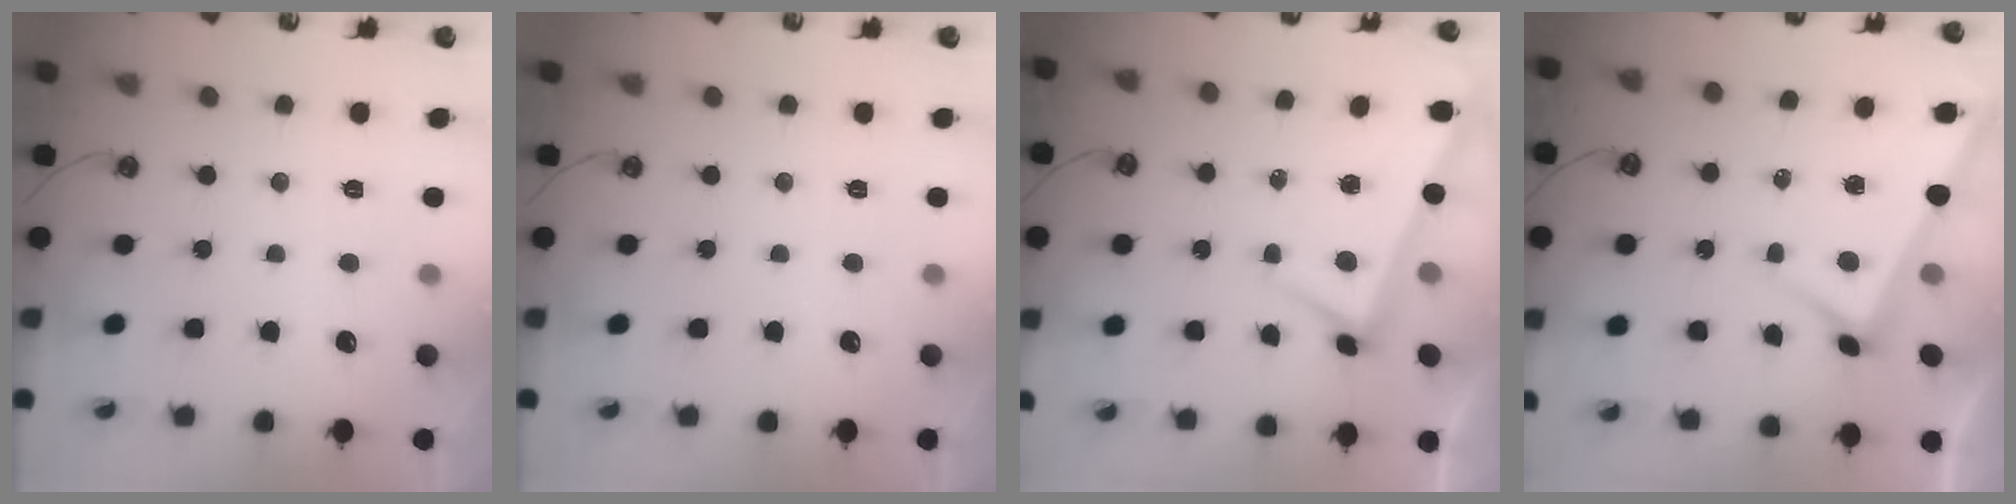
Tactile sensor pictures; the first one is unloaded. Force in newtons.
{"total": 0.0}
{"total": 1.5, "press": 0.6, "slide": 1.4}
{"total": 3.1, "press": 3.1, "slide": 0.0}